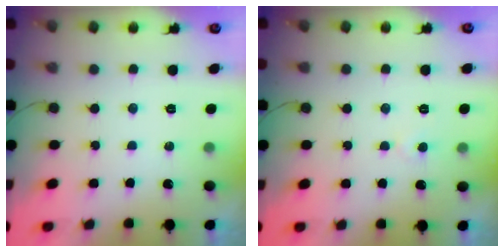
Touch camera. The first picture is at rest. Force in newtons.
{"total": 2.7, "press": 2.7, "slide": 0.2}